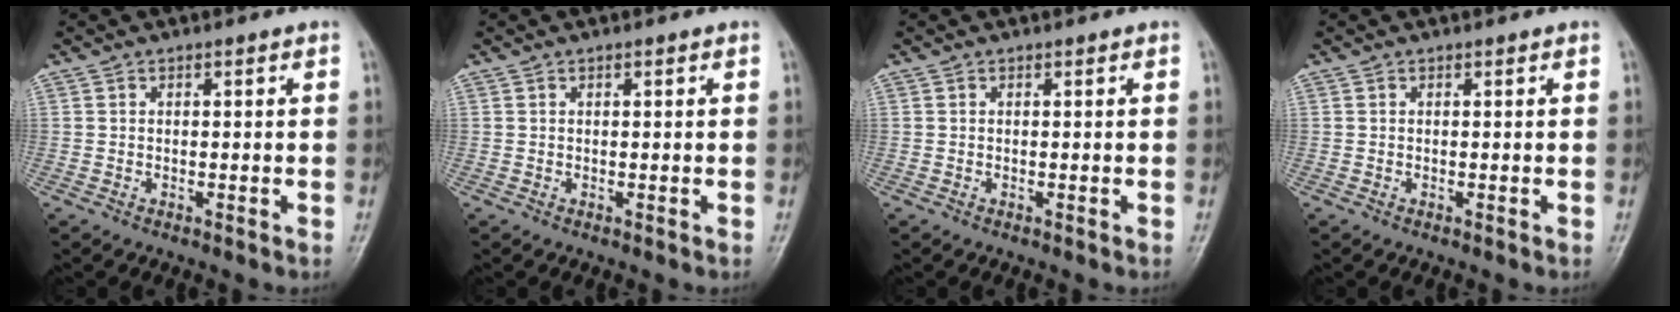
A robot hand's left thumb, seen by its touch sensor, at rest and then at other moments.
{"total": 0.0}
{"total": 0.0}
{"total": 0.0}